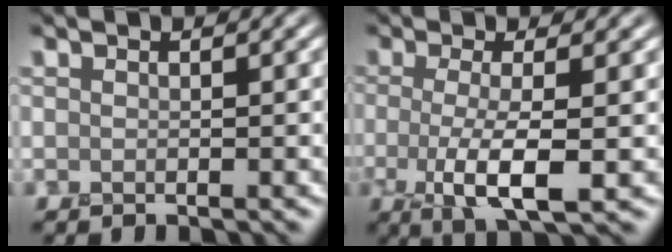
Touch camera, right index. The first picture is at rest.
{"total": 4.8, "force": [-0.7, 1.4, 4.5], "torque": [-0.095, -0.008, -0.012]}